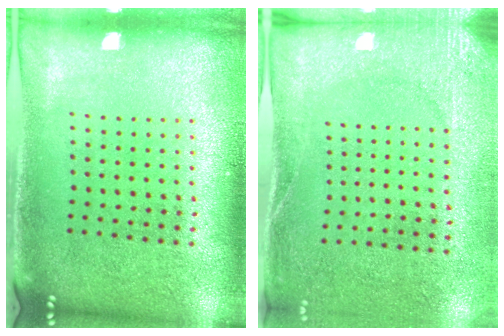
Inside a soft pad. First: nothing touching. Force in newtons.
{"total": 2.7, "press": 2.2, "slide": 1.5}